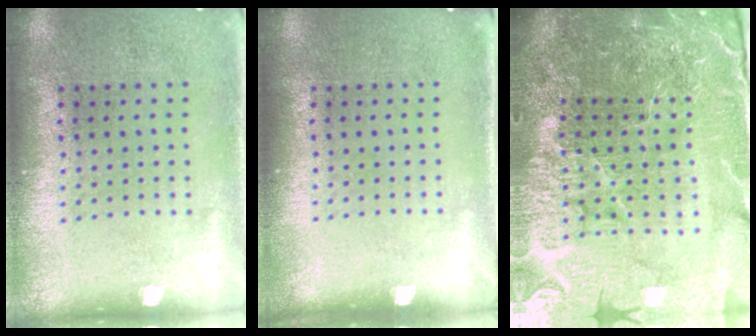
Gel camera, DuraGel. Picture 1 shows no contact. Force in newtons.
{"total": 0.0}
{"total": 6.2, "press": 5.5, "slide": 2.9}